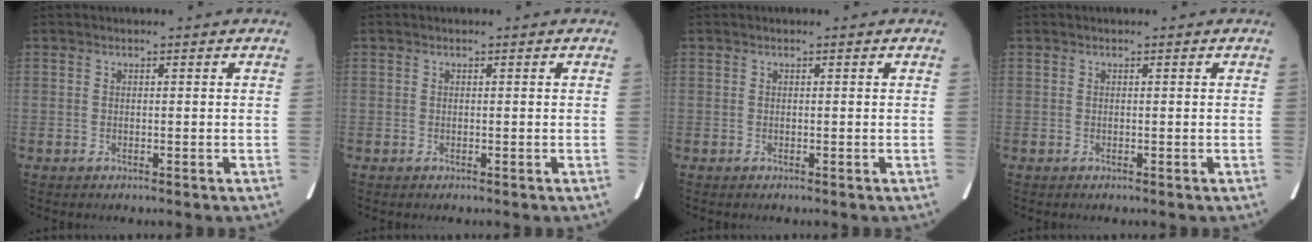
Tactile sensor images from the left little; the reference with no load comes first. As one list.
[{"total": 0.0}, {"total": 0.0}, {"total": 0.0}]